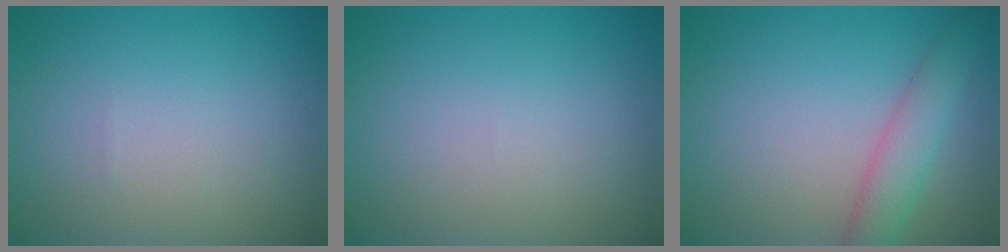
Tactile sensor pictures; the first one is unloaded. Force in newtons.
{"total": 0.0}
{"total": 3.3, "press": 3.3, "slide": 0.1}